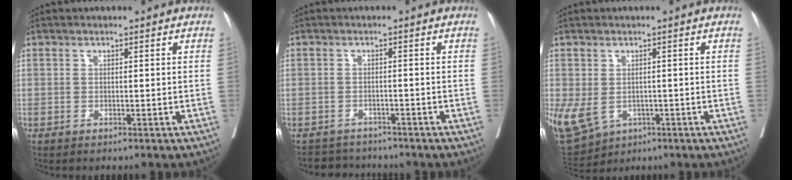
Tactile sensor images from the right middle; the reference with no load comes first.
{"total": 3.5, "force": [-3.2, 1.1, -0.8], "torque": [0.016, -0.001, -0.054]}
{"total": 15.1, "force": [-4.9, 11.9, 7.9], "torque": [-0.217, -0.008, -0.060]}